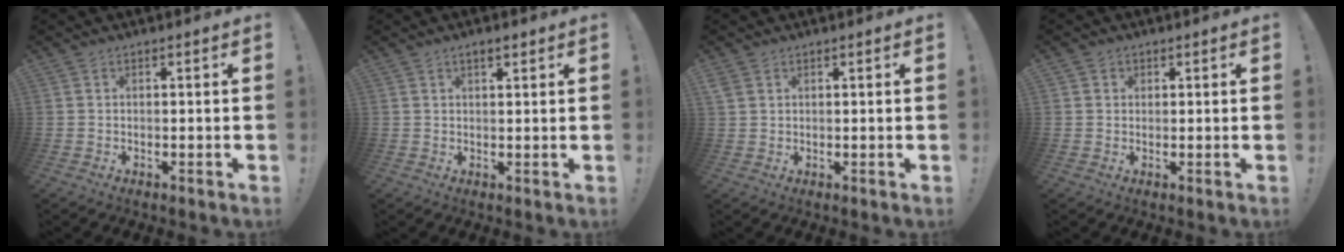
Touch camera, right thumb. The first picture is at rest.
{"total": 3.0, "force": [1.9, 1.0, 2.0], "torque": [-0.035, -0.004, 0.032]}
{"total": 2.1, "force": [1.3, 1.5, 0.7], "torque": [-0.012, 0.000, 0.025]}
{"total": 1.6, "force": [0.7, 1.5, 0.0], "torque": [0.001, 0.000, 0.012]}